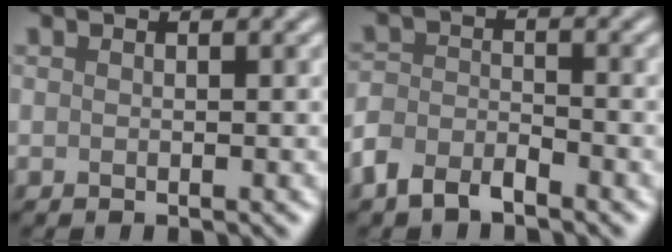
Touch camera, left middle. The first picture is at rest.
{"total": 3.3, "force": [-2.5, 1.6, 1.5], "torque": [-0.032, 0.001, -0.060]}